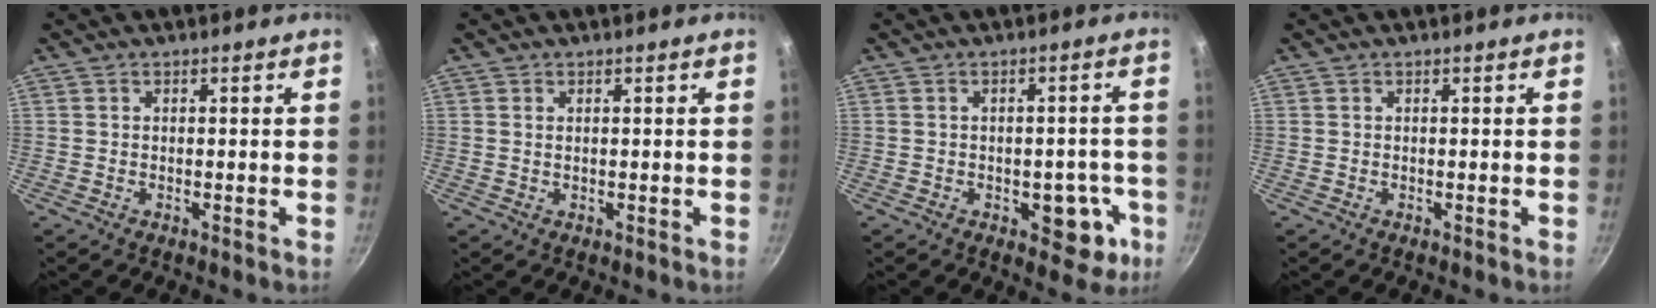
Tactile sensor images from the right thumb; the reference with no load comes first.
{"total": 0.6, "force": [0.3, 0.3, 0.5], "torque": [-0.008, 0.001, 0.005]}
{"total": 8.1, "force": [-2.8, 4.8, 5.9], "torque": [-0.031, 0.020, -0.031]}
{"total": 0.0}